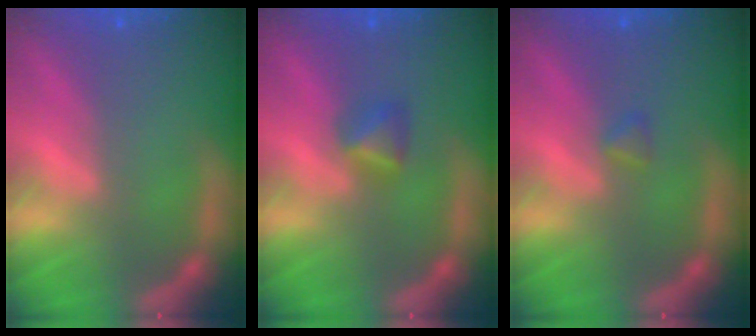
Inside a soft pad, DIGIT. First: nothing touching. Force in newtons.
{"total": 1.9}
{"total": 0.9}